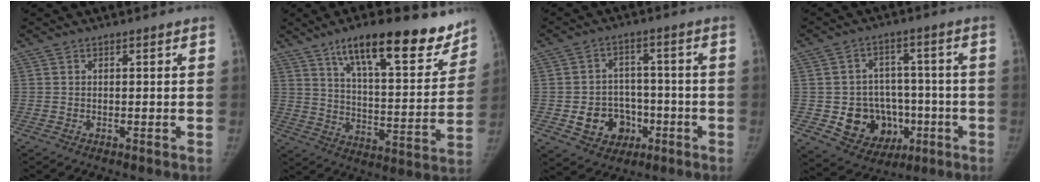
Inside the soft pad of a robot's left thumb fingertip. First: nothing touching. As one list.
[{"total": 21.9, "force": [14.9, 7.0, 14.4], "torque": [-0.162, -0.061, 0.229]}, {"total": 9.7, "force": [-3.2, 8.1, 4.2], "torque": [-0.028, 0.027, -0.041]}, {"total": 13.1, "force": [-3.6, 10.8, 6.6], "torque": [-0.055, 0.025, -0.038]}]